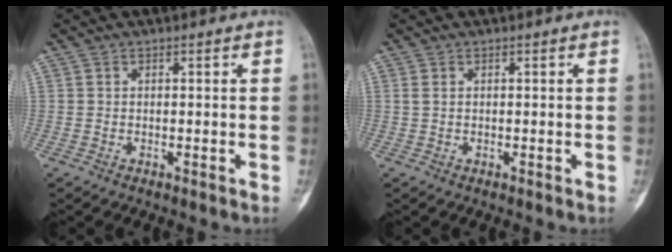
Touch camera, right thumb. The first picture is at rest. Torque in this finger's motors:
{"motor_torque": [-0.23, -0.03, 0.13, 0.02, -0.01]}